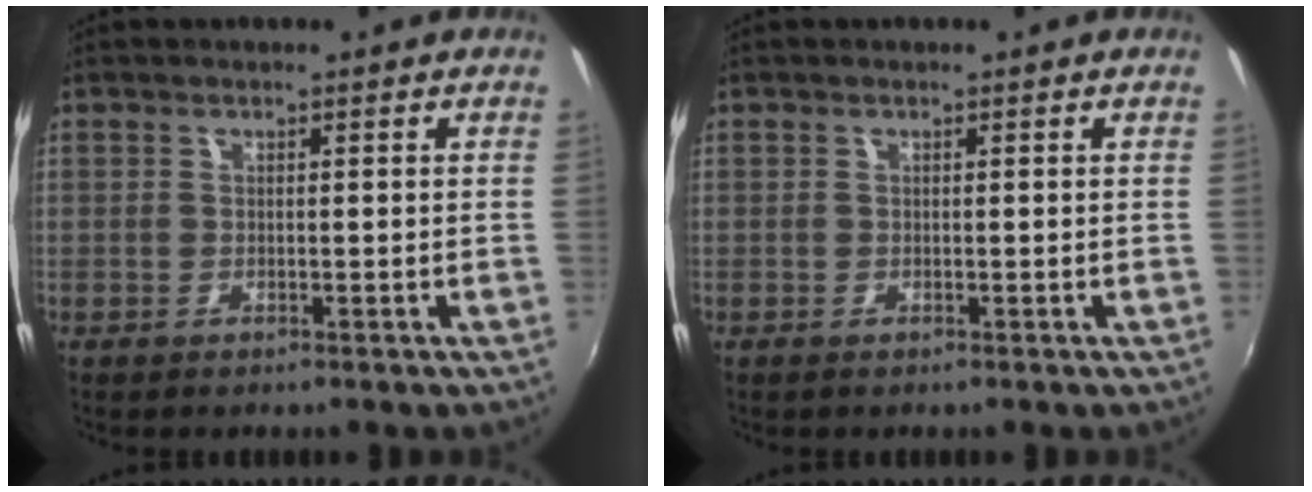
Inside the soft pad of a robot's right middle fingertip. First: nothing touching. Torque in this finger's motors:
{"motor_torque": [0.00, 0.00, 0.00, 0.00]}